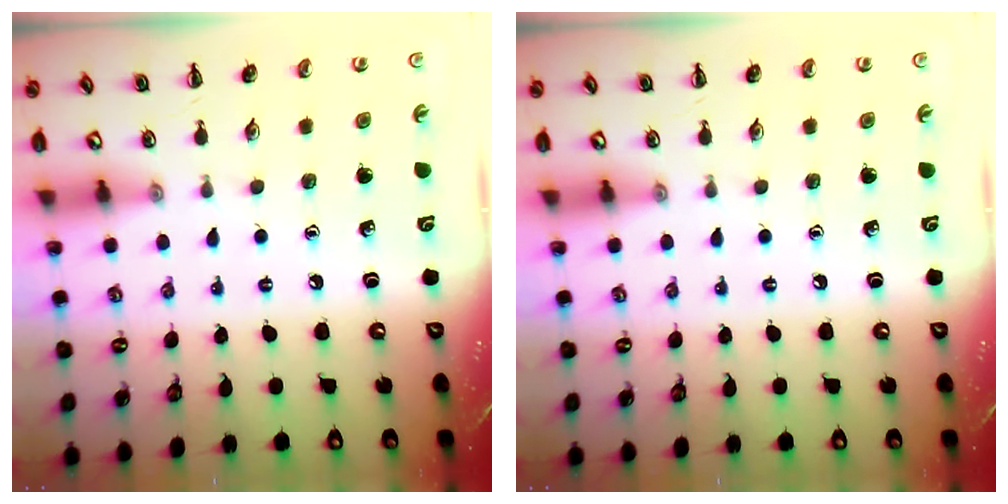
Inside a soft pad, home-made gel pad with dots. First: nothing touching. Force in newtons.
{"total": 0.0}